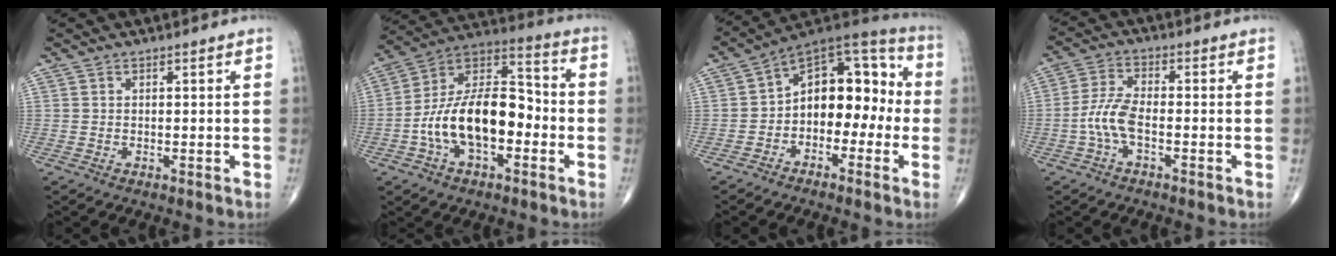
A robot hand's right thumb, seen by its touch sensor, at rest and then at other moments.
{"total": 18.4, "force": [-4.1, 9.9, 15.0], "torque": [-0.249, 0.047, -0.078]}
{"total": 14.4, "force": [-1.7, 9.2, 11.0], "torque": [-0.115, 0.055, -0.045]}
{"total": 5.9, "force": [-1.9, 2.3, 5.1], "torque": [-0.119, 0.018, -0.042]}